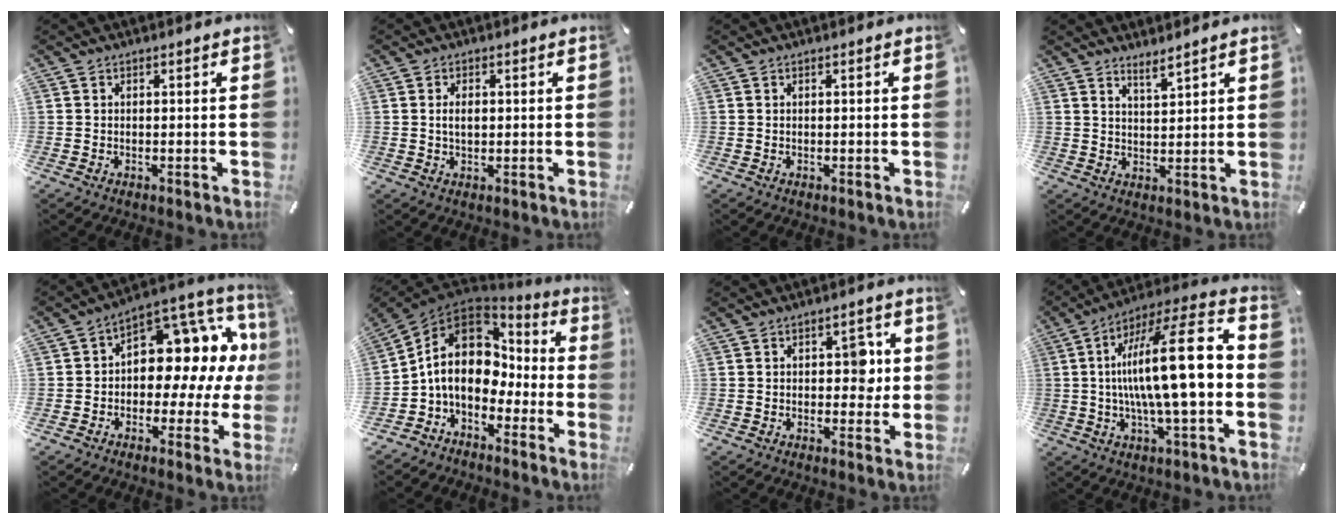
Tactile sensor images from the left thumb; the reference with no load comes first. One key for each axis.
{"total": 2.8, "fx": 0.2, "fy": 1.6, "fz": 2.3, "tx": -0.048, "ty": 0.006, "tz": 0.002}
{"total": 0.0}
{"total": 3.2, "fx": 3.1, "fy": 0.0, "fz": 1.1, "tx": -0.026, "ty": -0.019, "tz": 0.056}
{"total": 12.0, "fx": 2.8, "fy": 8.4, "fz": 8.1, "tx": -0.104, "ty": -0.042, "tz": 0.045}
{"total": 13.6, "fx": -0.3, "fy": 10.5, "fz": 8.7, "tx": -0.172, "ty": 0.007, "tz": -0.006}
{"total": 6.0, "fx": 0.5, "fy": 3.9, "fz": 4.5, "tx": -0.050, "ty": -0.003, "tz": -0.002}
{"total": 22.6, "fx": 0.4, "fy": 5.5, "fz": 21.9, "tx": -0.387, "ty": -0.005, "tz": -0.008}